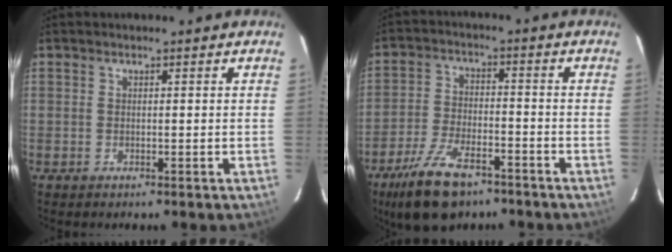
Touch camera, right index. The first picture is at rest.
{"total": 12.9, "force": [-8.9, 5.7, 7.5], "torque": [-0.172, -0.014, -0.157]}